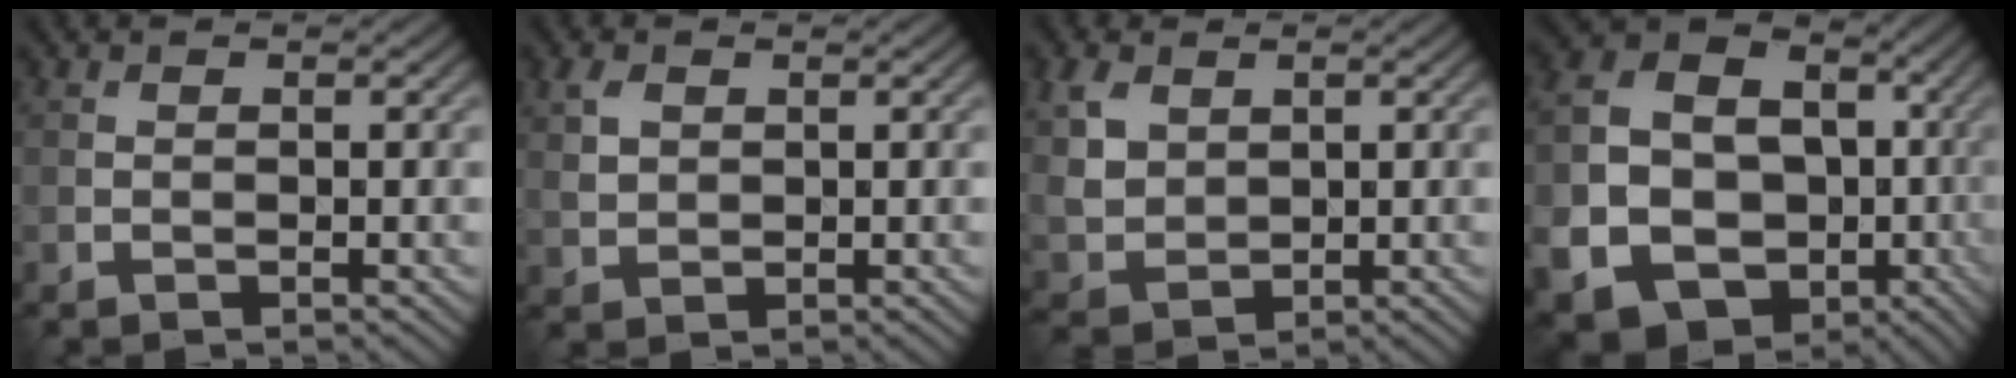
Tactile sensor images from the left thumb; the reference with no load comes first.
{"total": 2.7, "force": [1.2, 1.9, 1.6], "torque": [-0.040, 0.001, 0.023]}
{"total": 5.9, "force": [2.3, 4.3, 3.2], "torque": [-0.101, 0.002, 0.049]}
{"total": 19.6, "force": [-5.4, 17.0, 8.1], "torque": [-0.197, -0.040, -0.109]}